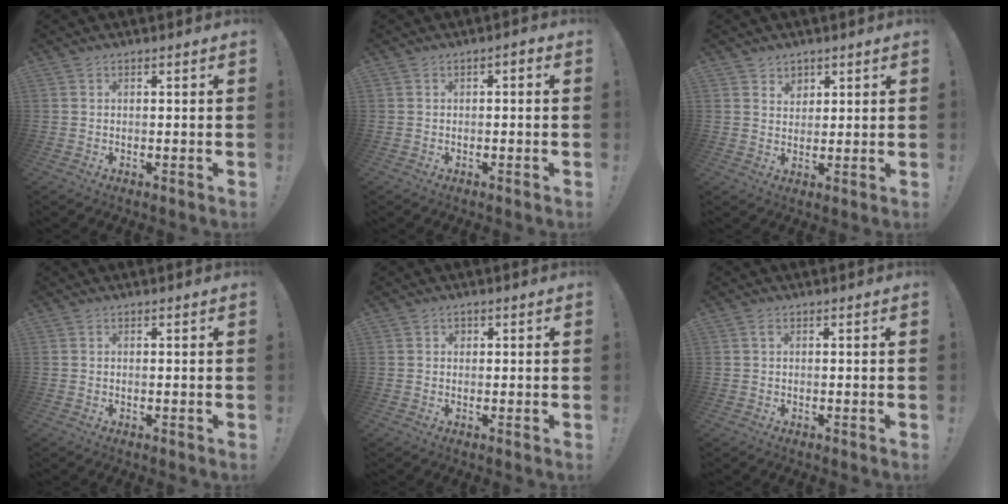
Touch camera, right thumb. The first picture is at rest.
{"total": 1.4, "force": [-1.1, 0.6, 0.6], "torque": [-0.014, 0.008, -0.020]}
{"total": 3.7, "force": [2.4, 2.7, 0.7], "torque": [-0.001, -0.015, 0.042]}
{"total": 0.0}
{"total": 1.2, "force": [0.4, 1.0, 0.4], "torque": [-0.007, 0.003, 0.006]}
{"total": 1.1, "force": [0.5, 0.6, 0.8], "torque": [-0.008, 0.000, 0.007]}